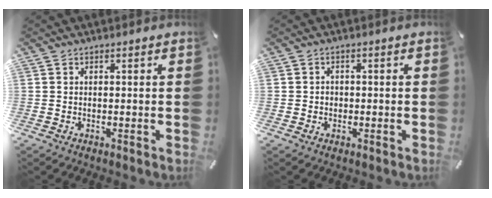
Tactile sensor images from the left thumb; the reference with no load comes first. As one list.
[{"total": 1.5, "force": [-0.4, 1.3, 0.5], "torque": [-0.009, 0.005, -0.012]}]